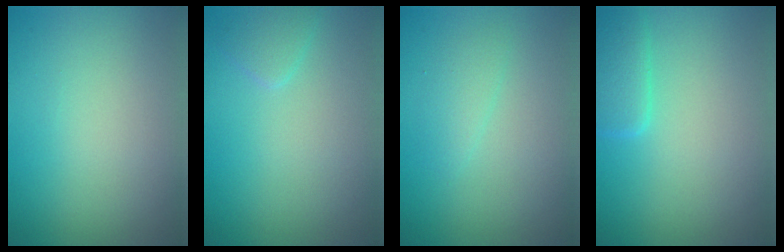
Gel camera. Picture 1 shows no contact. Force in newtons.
{"total": 1.2, "press": 1.2, "slide": 0.1}
{"total": 1.3, "press": 1.3, "slide": 0.1}
{"total": 2.7, "press": 2.7, "slide": 0.1}